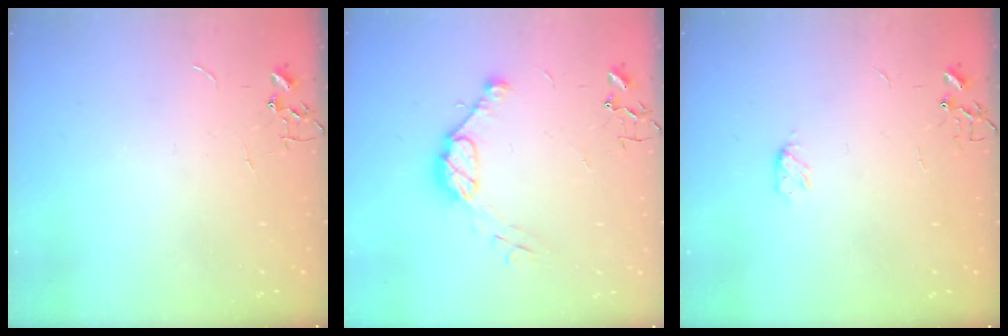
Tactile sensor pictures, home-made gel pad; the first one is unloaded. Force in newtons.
{"total": 10.3, "press": 10.2, "slide": 0.8}
{"total": 3.9, "press": 3.8, "slide": 0.6}